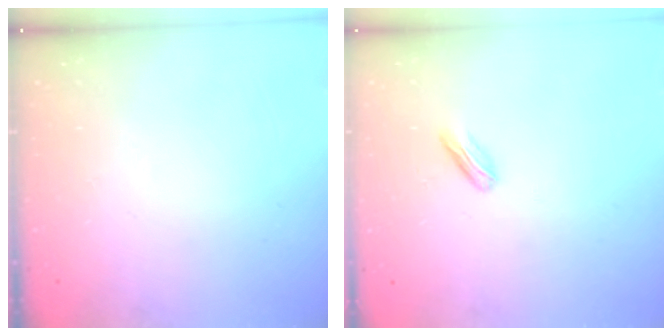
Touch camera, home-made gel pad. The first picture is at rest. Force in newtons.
{"total": 2.3, "press": 2.2, "slide": 0.7}